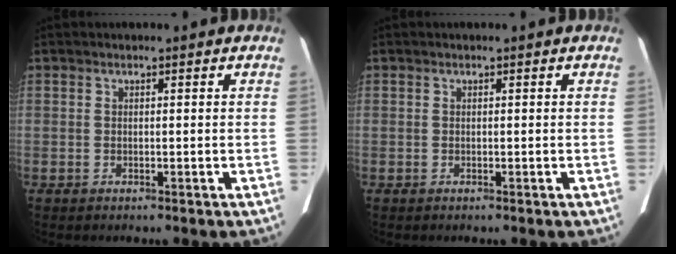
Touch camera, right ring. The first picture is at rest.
{"total": 0.0}